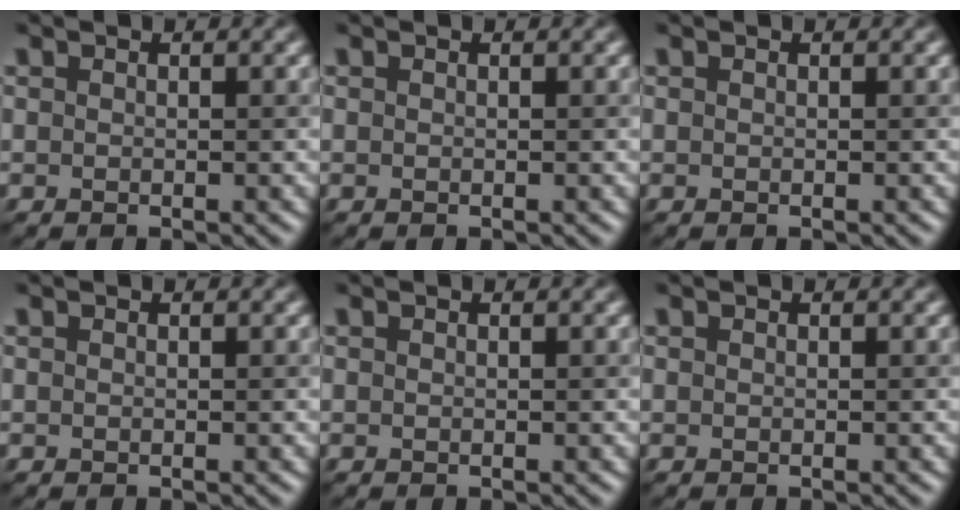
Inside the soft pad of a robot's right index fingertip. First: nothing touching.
{"total": 0.0}
{"total": 0.0}
{"total": 0.0}
{"total": 0.0}
{"total": 0.0}